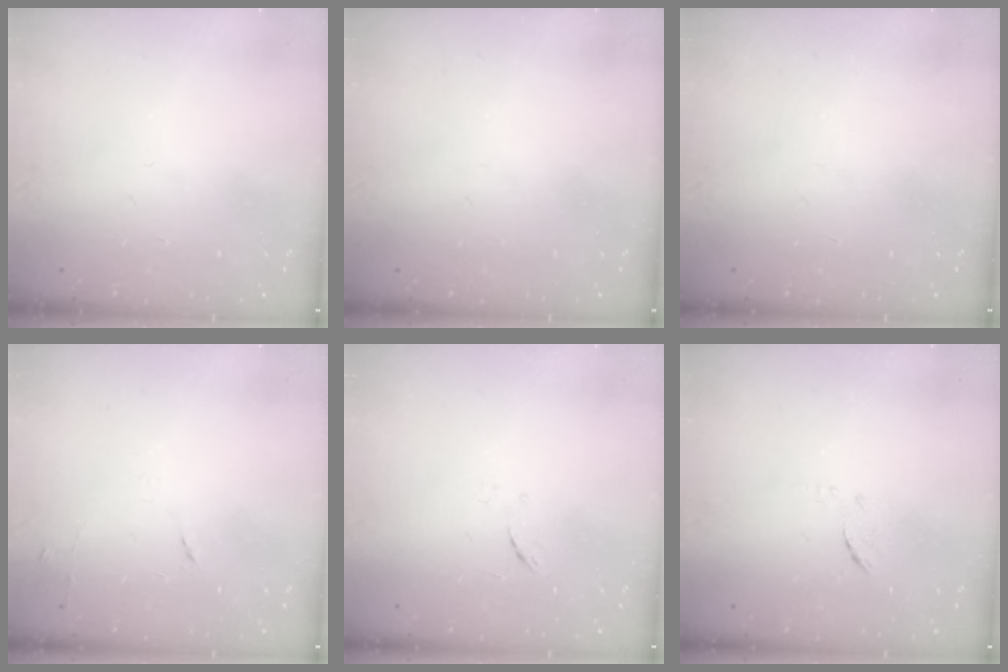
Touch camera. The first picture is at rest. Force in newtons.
{"total": 0.0}
{"total": 0.0}
{"total": 5.3, "press": 5.2, "slide": 0.8}
{"total": 4.8, "press": 4.6, "slide": 1.3}
{"total": 6.1, "press": 6.1, "slide": 0.3}